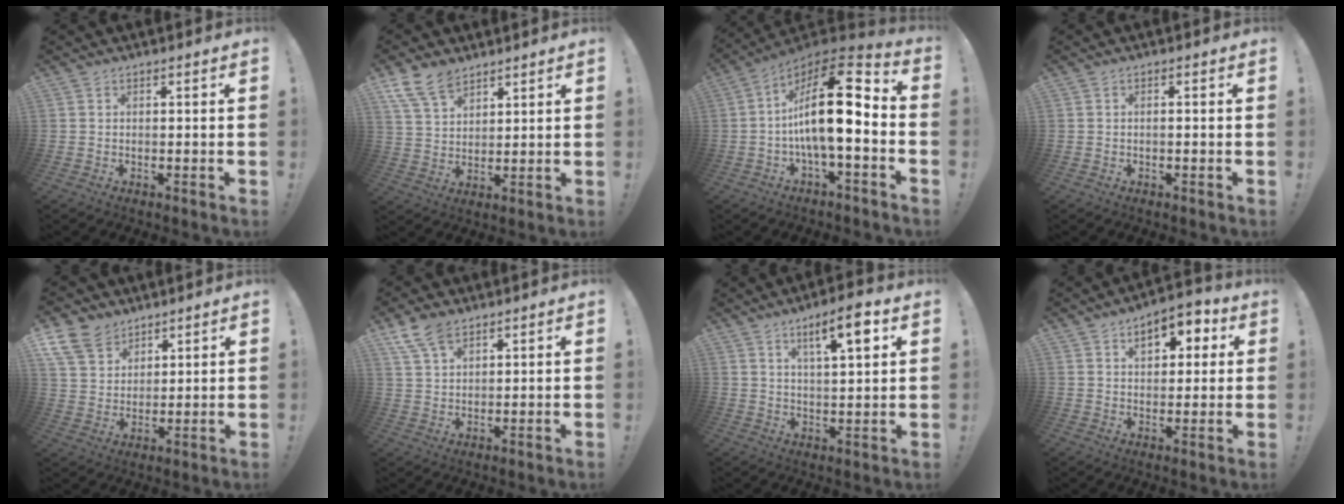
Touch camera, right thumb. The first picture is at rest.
{"total": 10.2, "force": [7.5, 5.6, 4.2], "torque": [-0.090, -0.030, 0.148]}
{"total": 20.7, "force": [0.3, 7.7, 19.2], "torque": [-0.323, 0.001, 0.004]}
{"total": 0.9, "force": [-0.6, -0.1, 0.7], "torque": [-0.021, 0.002, -0.009]}
{"total": 11.2, "force": [7.8, 7.1, 3.6], "torque": [-0.079, -0.044, 0.158]}
{"total": 8.3, "force": [5.6, 4.3, 4.4], "torque": [-0.089, -0.015, 0.111]}
{"total": 9.4, "force": [4.8, 1.8, 7.9], "torque": [-0.126, -0.015, 0.073]}
{"total": 9.2, "force": [3.9, 5.5, 6.2], "torque": [-0.083, -0.005, 0.065]}